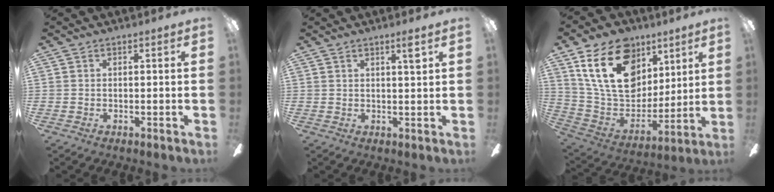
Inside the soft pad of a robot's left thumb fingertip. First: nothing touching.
{"total": 2.9, "force": [1.9, -0.1, 2.2], "torque": [-0.032, -0.008, 0.027]}
{"total": 24.1, "force": [11.4, 16.1, 13.8], "torque": [-0.263, -0.047, 0.201]}